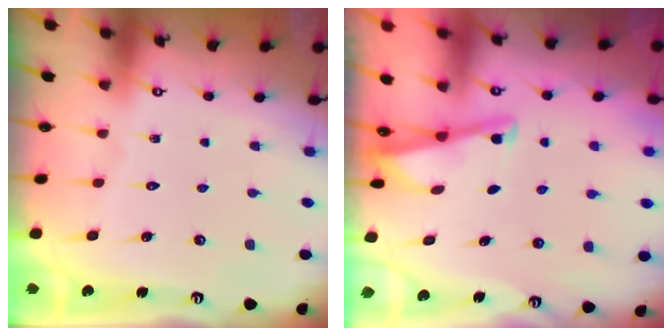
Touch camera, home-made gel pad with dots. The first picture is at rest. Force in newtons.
{"total": 2.9, "press": 2.9, "slide": 0.3}